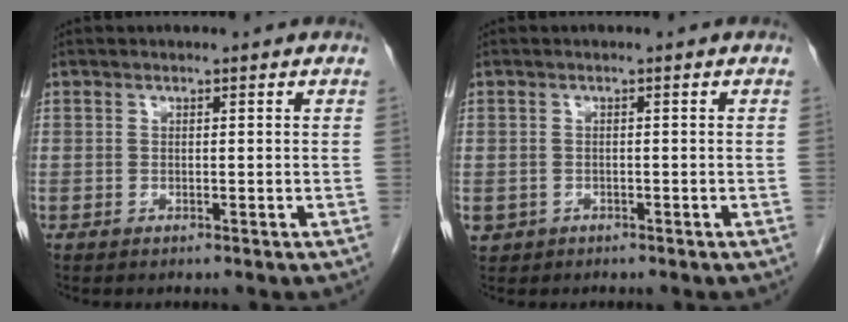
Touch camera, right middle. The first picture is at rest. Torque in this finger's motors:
{"motor_torque": [0.62, -0.41, 0.26, 0.03]}